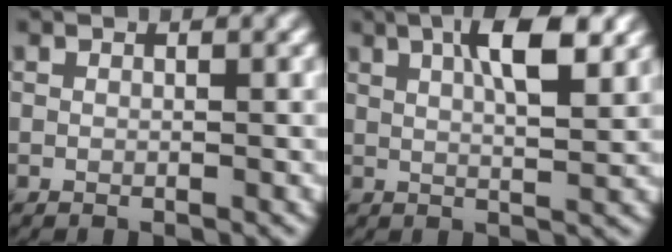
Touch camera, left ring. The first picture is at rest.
{"total": 6.0, "force": [2.5, 1.6, 5.2], "torque": [-0.076, 0.007, 0.033]}